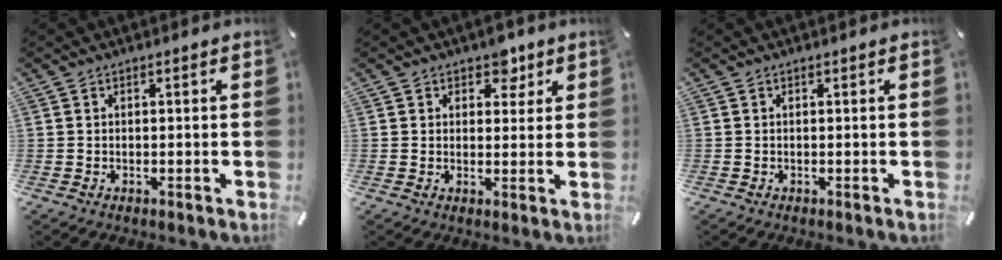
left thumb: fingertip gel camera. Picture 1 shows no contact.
{"total": 5.0, "force": [2.8, 3.7, 1.9], "torque": [0.000, -0.012, 0.041]}
{"total": 0.0}